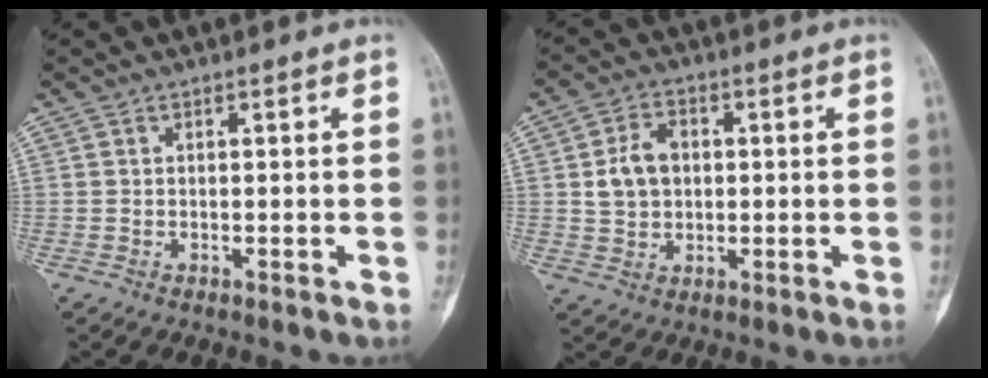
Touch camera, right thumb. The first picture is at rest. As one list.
[{"total": 7.2, "force": [0.8, 5.5, 4.5], "torque": [-0.061, 0.006, 0.015]}]